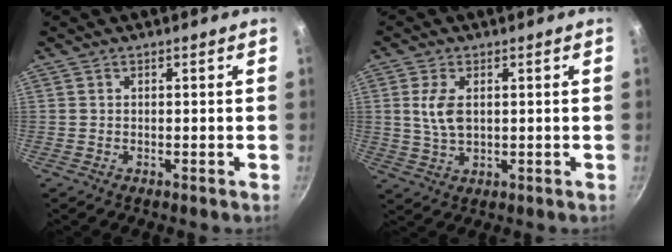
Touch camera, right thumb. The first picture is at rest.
{"total": 5.8, "force": [1.1, 3.2, 4.7], "torque": [-0.092, -0.004, 0.023]}